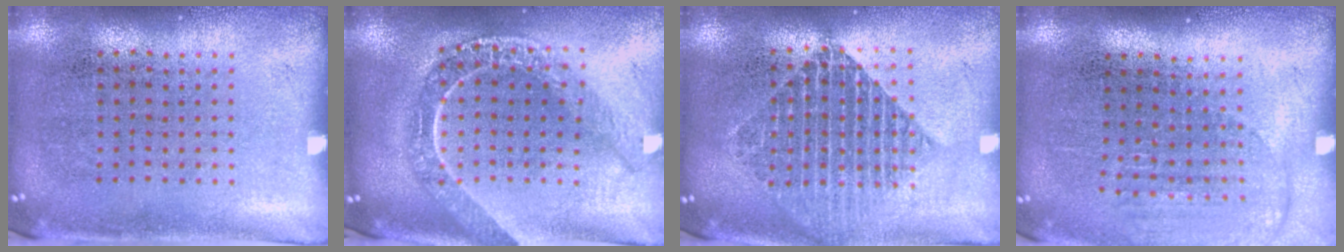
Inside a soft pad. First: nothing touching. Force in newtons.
{"total": 2.0, "press": 1.7, "slide": 1.1}
{"total": 1.8, "press": 1.6, "slide": 1.0}
{"total": 1.4, "press": 1.2, "slide": 0.6}